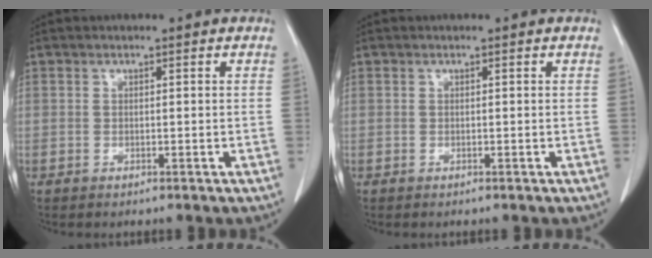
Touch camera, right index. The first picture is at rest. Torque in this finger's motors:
{"motor_torque": [0.00, 0.00, 0.00, 0.00]}